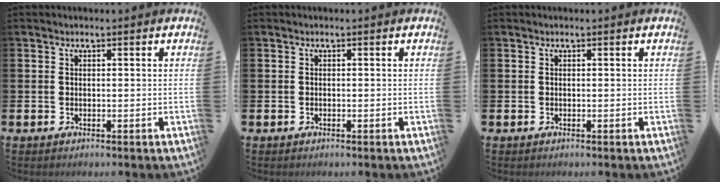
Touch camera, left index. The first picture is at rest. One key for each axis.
{"total": 0.0}
{"total": 0.0}